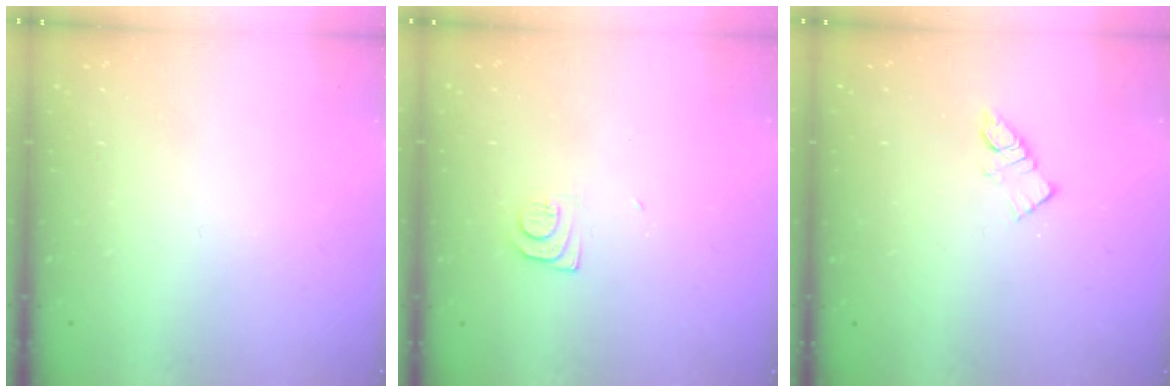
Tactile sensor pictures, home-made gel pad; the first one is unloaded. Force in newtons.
{"total": 7.3, "press": 7.2, "slide": 0.8}
{"total": 5.7, "press": 5.7, "slide": 0.2}